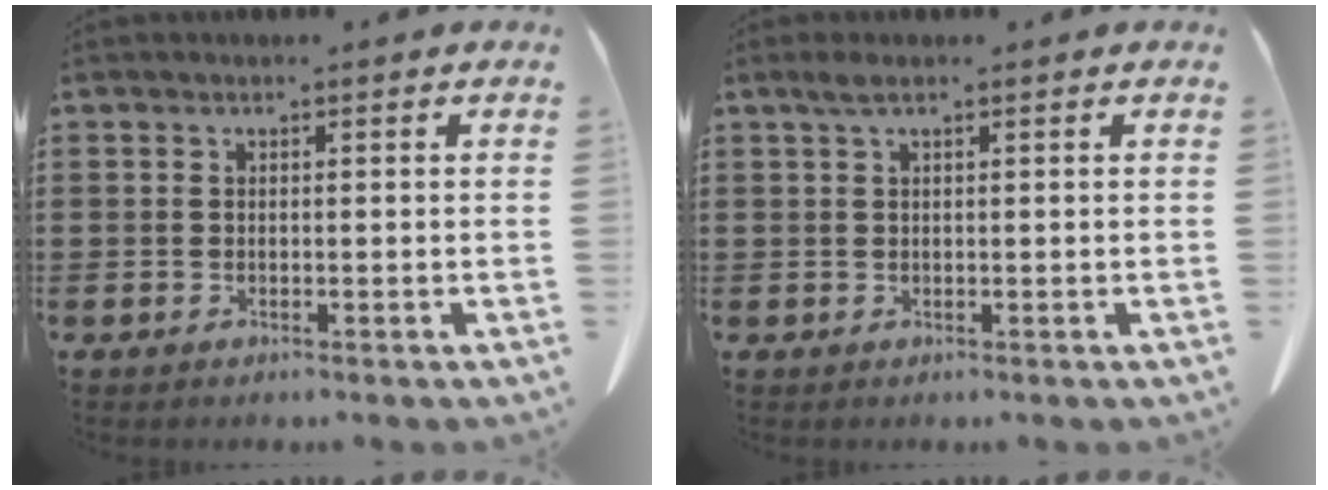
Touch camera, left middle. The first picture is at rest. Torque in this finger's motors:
{"motor_torque": [0.71, 0.00, 0.00, 0.03]}